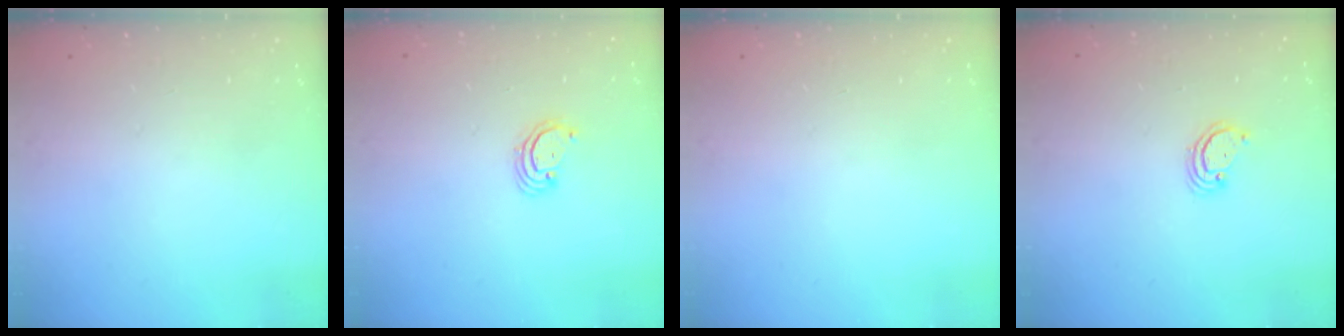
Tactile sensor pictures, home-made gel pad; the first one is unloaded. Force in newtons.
{"total": 2.5, "press": 2.5, "slide": 0.2}
{"total": 0.0}
{"total": 2.6, "press": 2.6, "slide": 0.2}